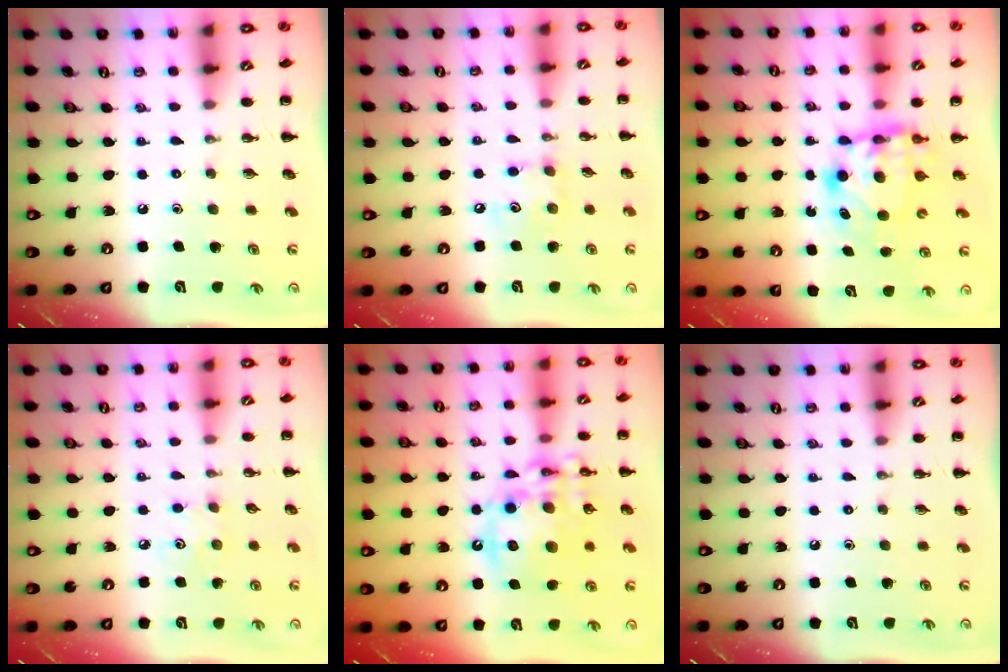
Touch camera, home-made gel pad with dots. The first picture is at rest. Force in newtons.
{"total": 5.6, "press": 5.6, "slide": 0.6}
{"total": 6.4, "press": 6.4, "slide": 0.6}
{"total": 3.5, "press": 3.4, "slide": 0.9}
{"total": 17.0, "press": 16.6, "slide": 3.6}
{"total": 0.0}